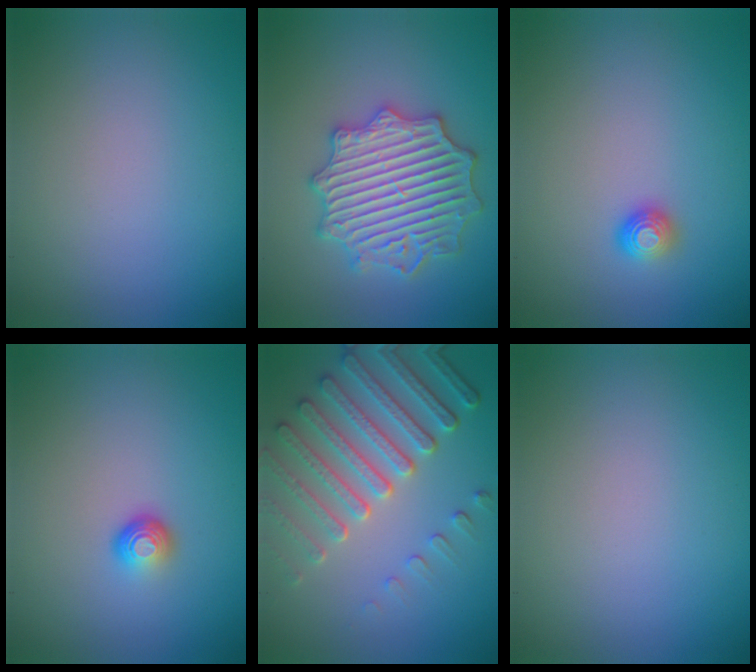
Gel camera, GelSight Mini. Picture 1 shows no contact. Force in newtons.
{"total": 6.7, "press": 6.6, "slide": 1.0}
{"total": 1.1, "press": 1.0, "slide": 0.3}
{"total": 1.8, "press": 1.1, "slide": 1.4}
{"total": 6.7, "press": 5.4, "slide": 4.1}
{"total": 0.0}